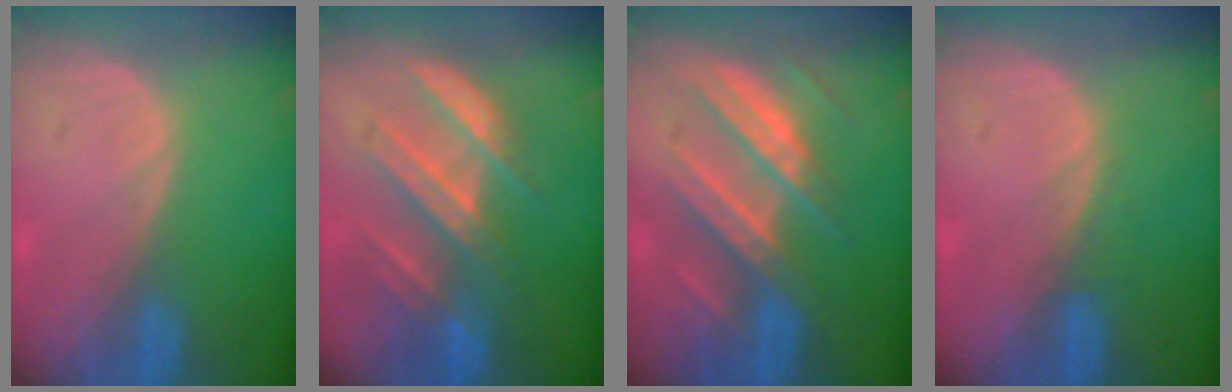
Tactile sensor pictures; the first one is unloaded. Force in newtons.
{"total": 7.6, "press": 7.4, "slide": 1.7}
{"total": 8.6, "press": 8.6, "slide": 0.5}
{"total": 1.0, "press": 0.9, "slide": 0.3}